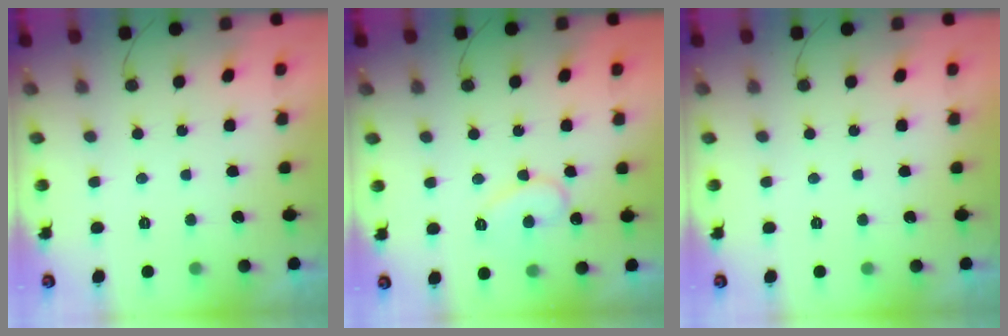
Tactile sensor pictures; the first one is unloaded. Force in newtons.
{"total": 9.4, "press": 9.3, "slide": 0.8}
{"total": 0.0}